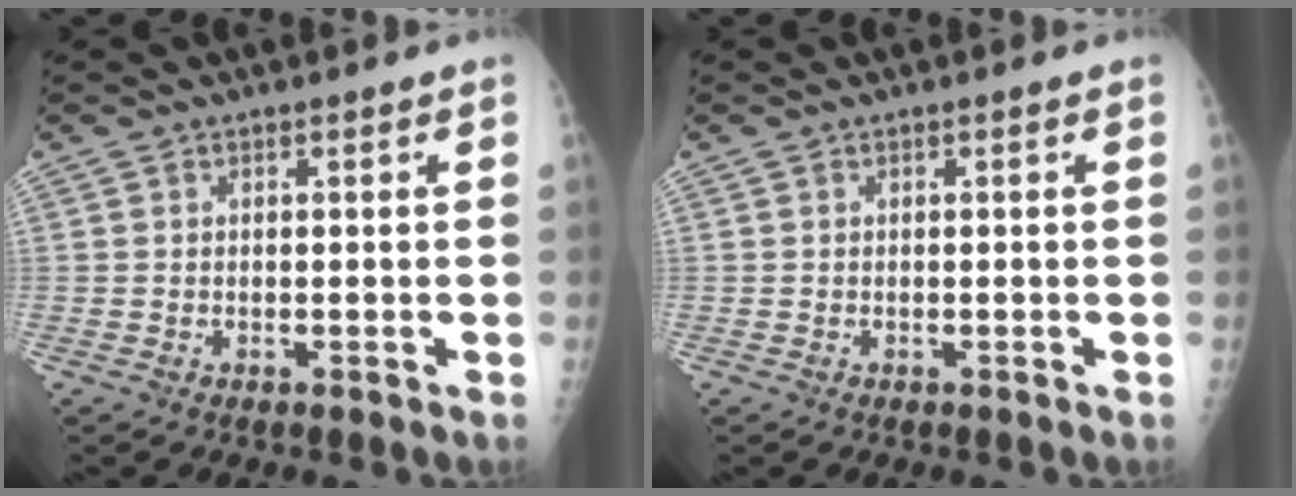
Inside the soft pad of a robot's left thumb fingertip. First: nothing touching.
{"total": 0.0}